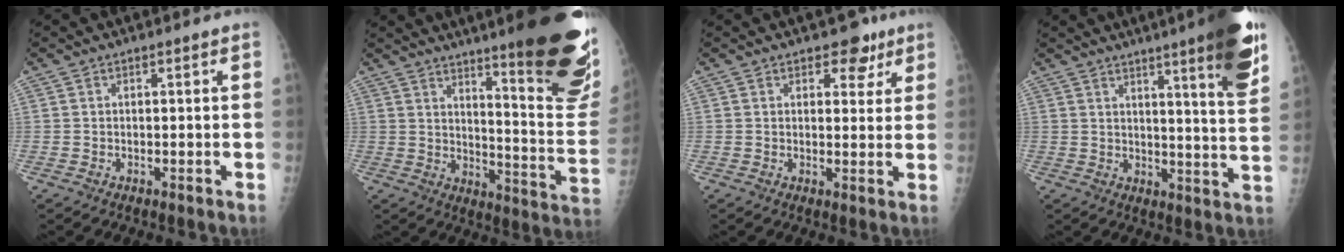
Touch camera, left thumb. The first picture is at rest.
{"total": 25.1, "force": [15.8, 3.9, 19.1], "torque": [-0.212, -0.095, 0.214]}
{"total": 5.3, "force": [3.4, 3.2, 2.5], "torque": [0.001, -0.014, 0.043]}
{"total": 15.3, "force": [8.9, 1.3, 12.4], "torque": [-0.150, -0.046, 0.113]}